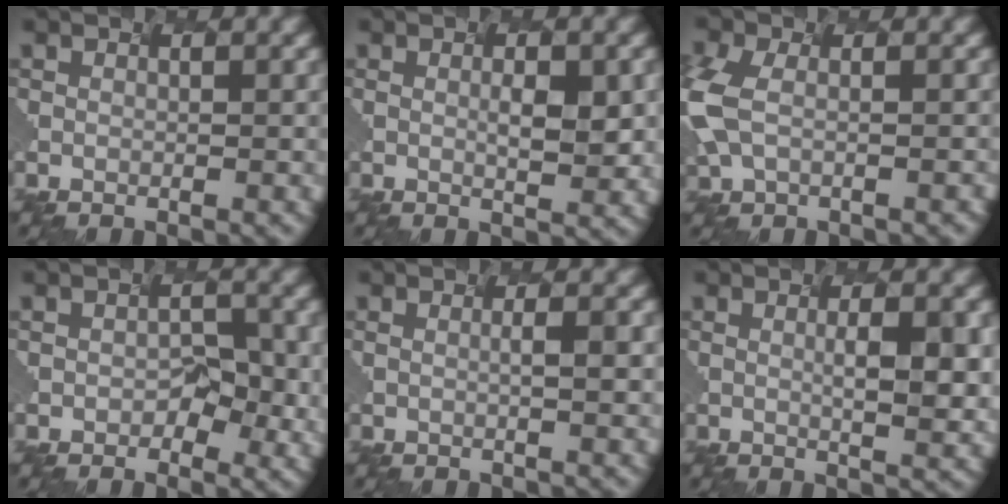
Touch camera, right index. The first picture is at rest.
{"total": 2.2, "force": [0.1, 0.3, 2.1], "torque": [-0.039, -0.003, 0.012]}
{"total": 5.0, "force": [-0.9, 3.1, 3.8], "torque": [-0.106, -0.001, -0.012]}
{"total": 2.2, "force": [-0.6, 1.5, 1.5], "torque": [-0.028, -0.005, -0.001]}
{"total": 1.3, "force": [-0.1, 0.2, 1.3], "torque": [-0.014, 0.005, -0.009]}
{"total": 3.5, "force": [0.2, 0.7, 3.4], "torque": [-0.049, 0.002, 0.013]}